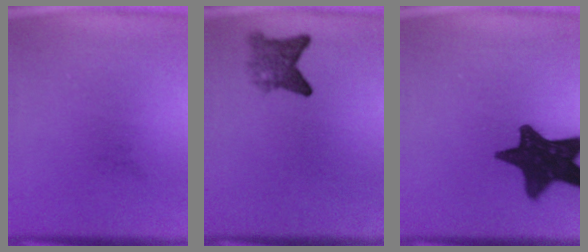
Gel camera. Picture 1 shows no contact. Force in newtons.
{"total": 3.2}
{"total": 14.6}